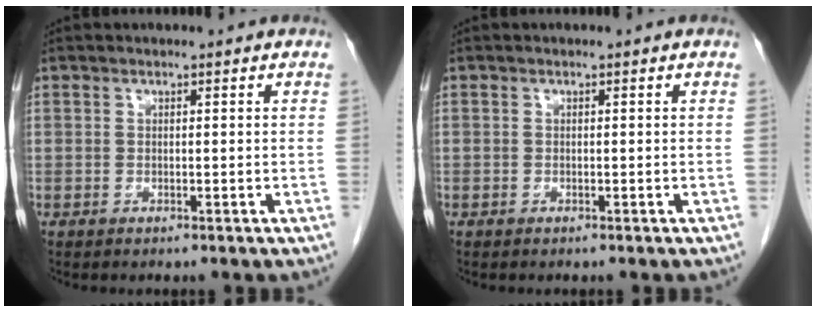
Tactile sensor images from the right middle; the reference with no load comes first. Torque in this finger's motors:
{"motor_torque": [1.07, -1.07, 0.02, -0.13]}